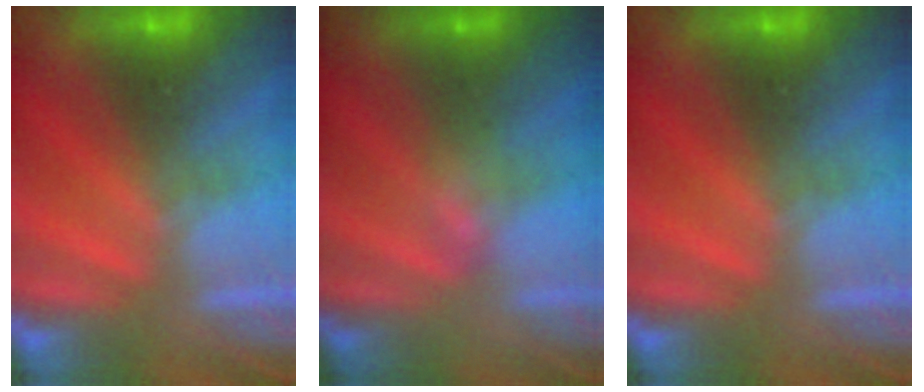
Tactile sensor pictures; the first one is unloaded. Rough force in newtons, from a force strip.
{"total": 2.3}
{"total": 0.0}